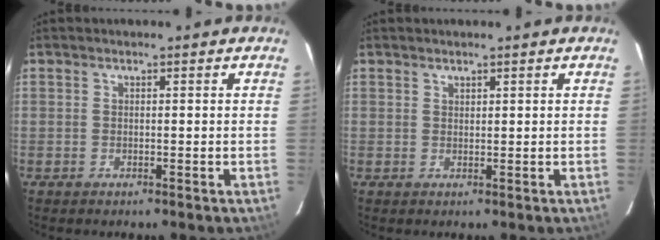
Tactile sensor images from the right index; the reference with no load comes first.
{"total": 0.7, "force": [0.7, 0.3, 0.1], "torque": [-0.001, 0.001, 0.014]}